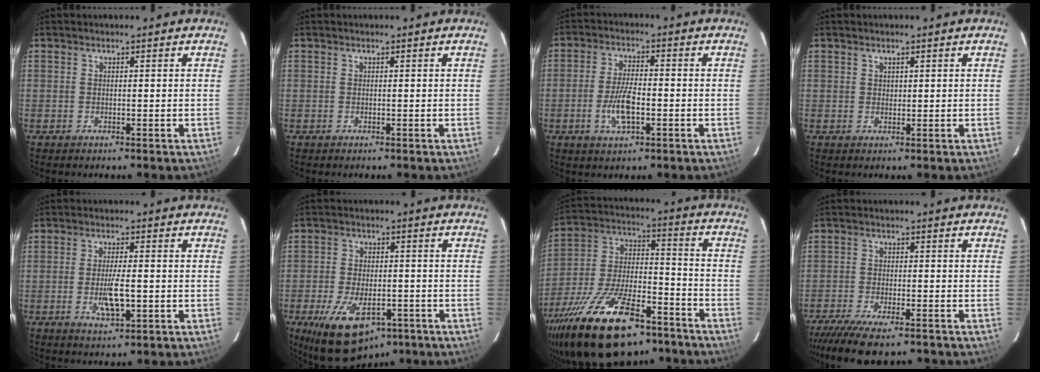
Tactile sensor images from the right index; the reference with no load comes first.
{"total": 0.0}
{"total": 7.1, "force": [-2.2, 2.7, 6.2], "torque": [-0.128, -0.003, -0.042]}
{"total": 1.0, "force": [0.7, 0.7, 0.3], "torque": [-0.002, 0.003, 0.012]}
{"total": 6.1, "force": [-1.5, 1.7, 5.6], "torque": [-0.106, -0.009, -0.024]}
{"total": 15.2, "force": [-8.3, 8.0, 9.9], "torque": [-0.203, -0.020, -0.125]}
{"total": 27.5, "force": [-18.4, 11.3, 17.1], "torque": [-0.333, -0.016, -0.290]}
{"total": 11.4, "force": [-9.2, 2.8, 6.2], "torque": [-0.147, -0.038, -0.159]}